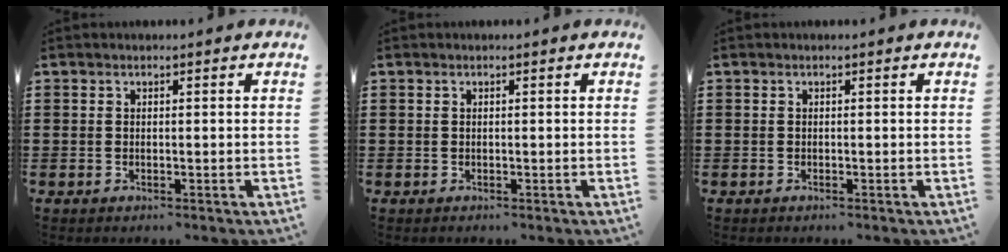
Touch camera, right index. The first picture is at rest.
{"total": 0.0}
{"total": 0.0}